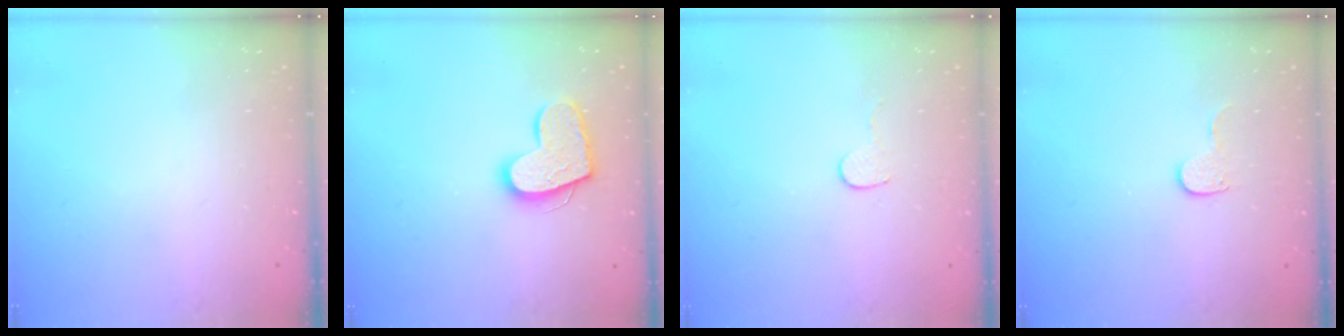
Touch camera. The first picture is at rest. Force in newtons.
{"total": 14.6, "press": 14.6, "slide": 1.1}
{"total": 4.7, "press": 4.7, "slide": 0.4}
{"total": 5.5, "press": 5.5, "slide": 0.5}